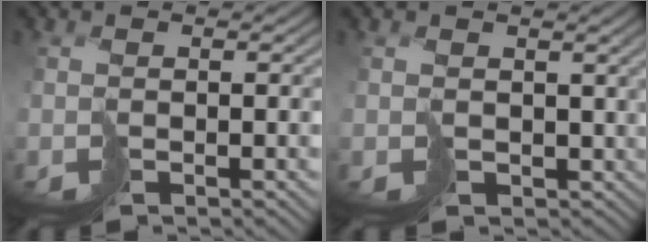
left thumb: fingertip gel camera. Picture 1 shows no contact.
{"total": 3.6, "force": [0.5, 3.1, 1.7], "torque": [-0.050, -0.016, 0.007]}